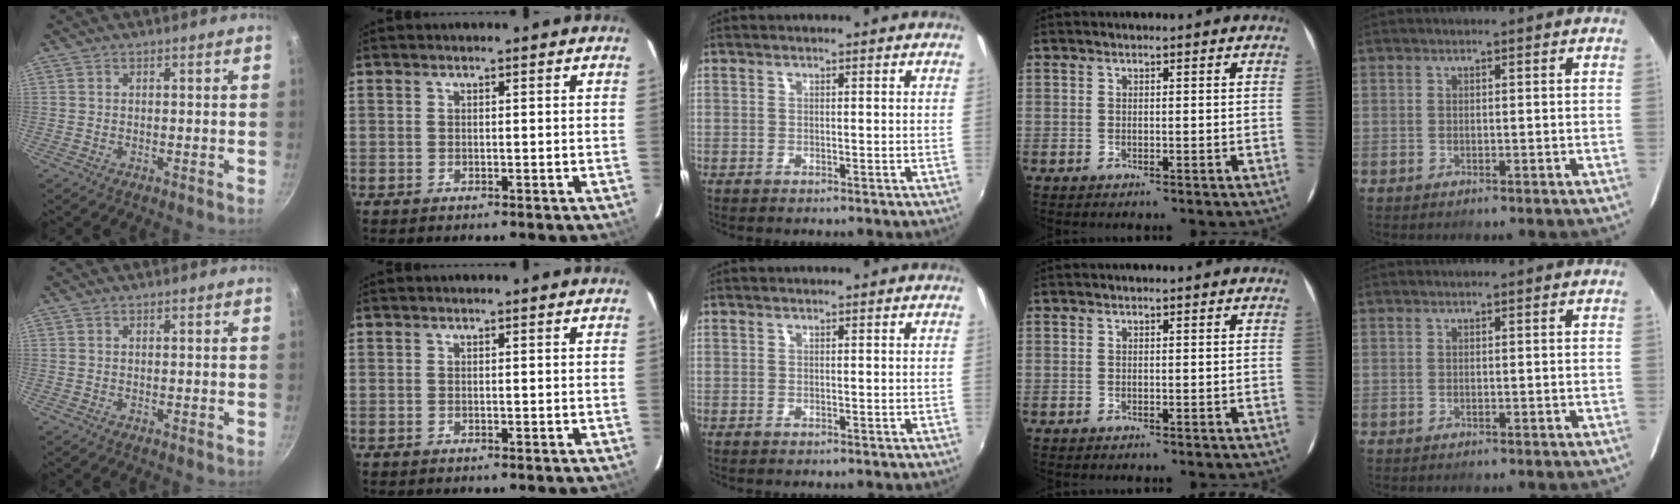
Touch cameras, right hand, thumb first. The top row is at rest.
{}